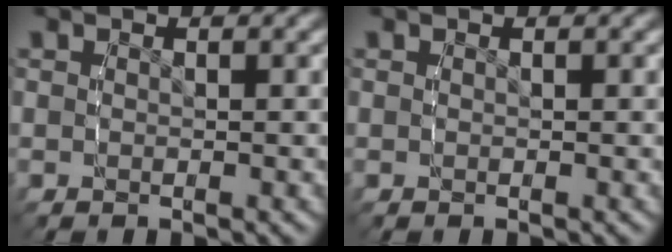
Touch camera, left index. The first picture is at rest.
{"total": 0.0}